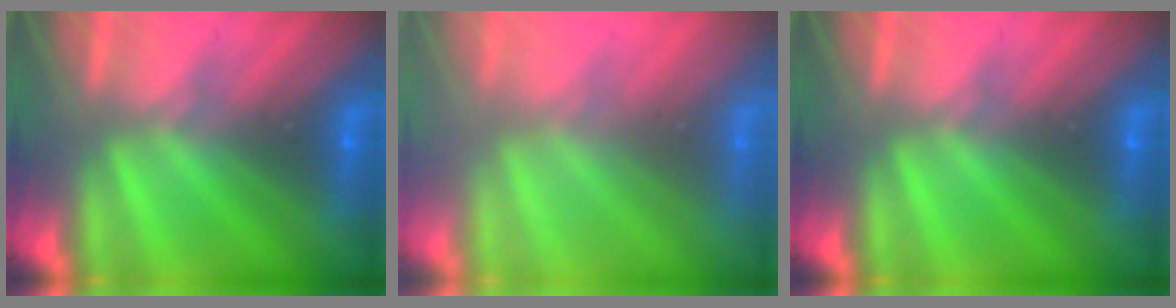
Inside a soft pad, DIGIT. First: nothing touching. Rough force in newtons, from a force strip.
{"total": 3.0}
{"total": 0.0}